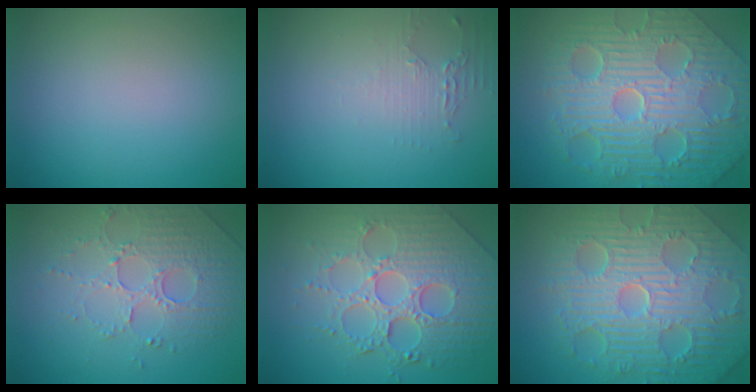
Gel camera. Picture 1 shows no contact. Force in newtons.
{"total": 1.5, "press": 1.5, "slide": 0.4}
{"total": 11.8, "press": 7.7, "slide": 8.9}
{"total": 5.0, "press": 3.4, "slide": 3.6}
{"total": 8.1, "press": 6.0, "slide": 5.5}
{"total": 11.5, "press": 7.5, "slide": 8.7}